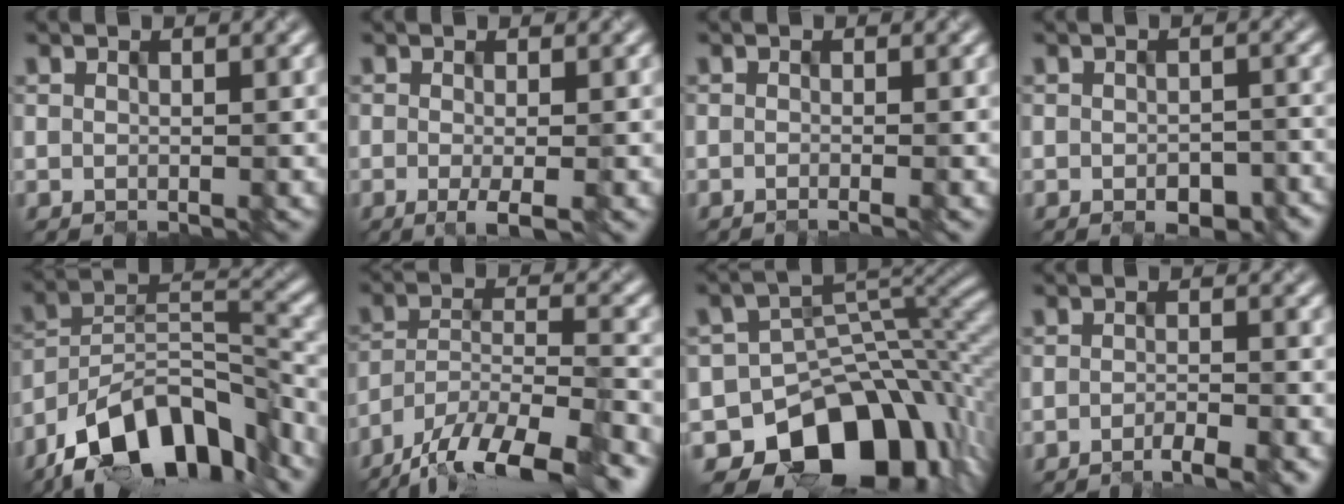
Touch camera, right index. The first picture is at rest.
{"total": 2.0, "force": [-0.9, 0.3, 1.8], "torque": [-0.032, -0.006, -0.009]}
{"total": 1.1, "force": [-0.5, 0.4, 0.9], "torque": [-0.005, -0.004, -0.010]}
{"total": 3.8, "force": [-2.0, 2.0, 2.4], "torque": [-0.028, -0.009, -0.019]}
{"total": 12.6, "force": [-9.5, 4.7, 6.9], "torque": [-0.115, 0.014, -0.177]}
{"total": 14.2, "force": [-11.8, 4.0, 6.8], "torque": [-0.125, -0.016, -0.178]}
{"total": 12.3, "force": [-7.0, 8.5, 5.5], "torque": [-0.069, -0.014, -0.112]}
{"total": 2.8, "force": [-2.0, 0.5, 1.8], "torque": [-0.026, 0.000, -0.035]}